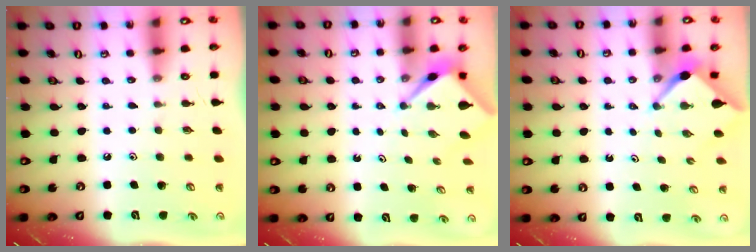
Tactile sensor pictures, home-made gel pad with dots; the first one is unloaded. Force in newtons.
{"total": 2.5, "press": 2.5, "slide": 0.2}
{"total": 2.5, "press": 2.5, "slide": 0.3}